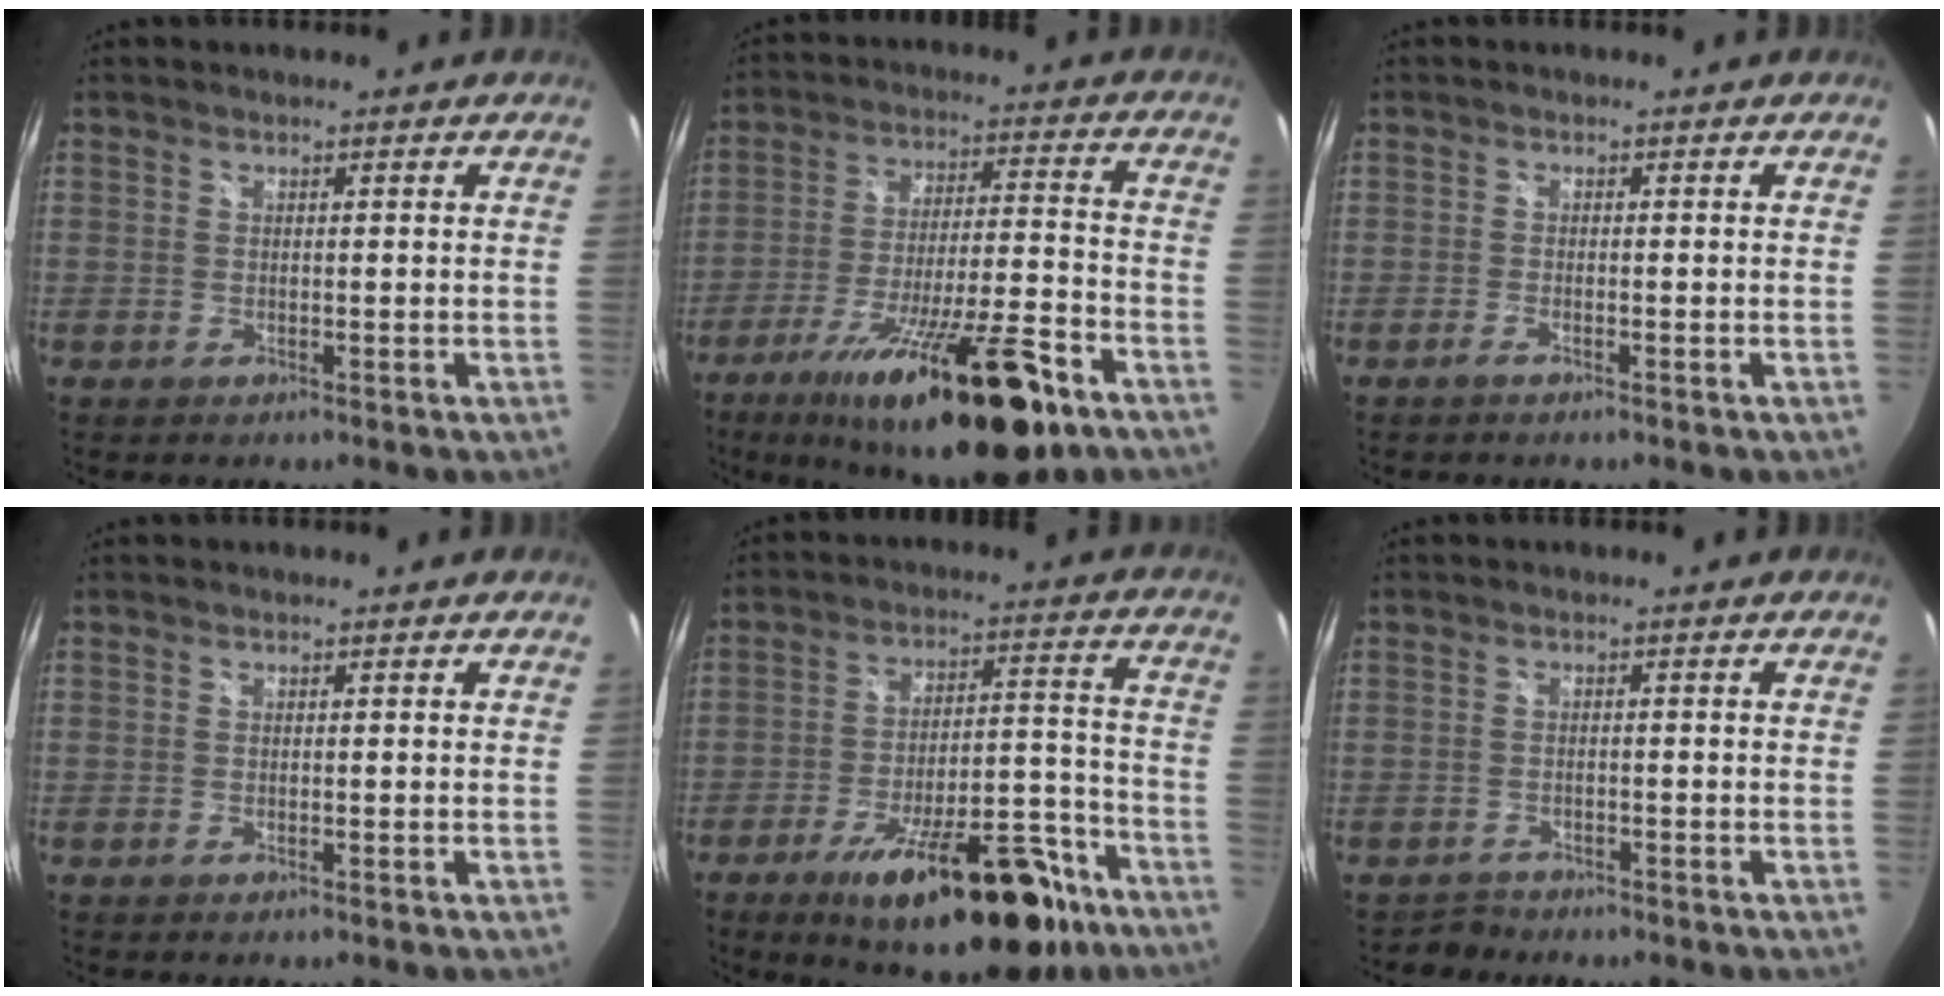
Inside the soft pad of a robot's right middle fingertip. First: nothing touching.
{"total": 23.5, "force": [-14.7, 4.7, 17.7], "torque": [-0.306, -0.041, -0.229]}
{"total": 1.0, "force": [-0.9, -0.1, 0.5], "torque": [-0.017, -0.001, -0.020]}
{"total": 0.0}
{"total": 23.3, "force": [-15.0, 7.8, 16.1], "torque": [-0.236, -0.004, -0.208]}
{"total": 1.9, "force": [-1.6, 1.0, -0.3], "torque": [0.002, 0.004, -0.029]}